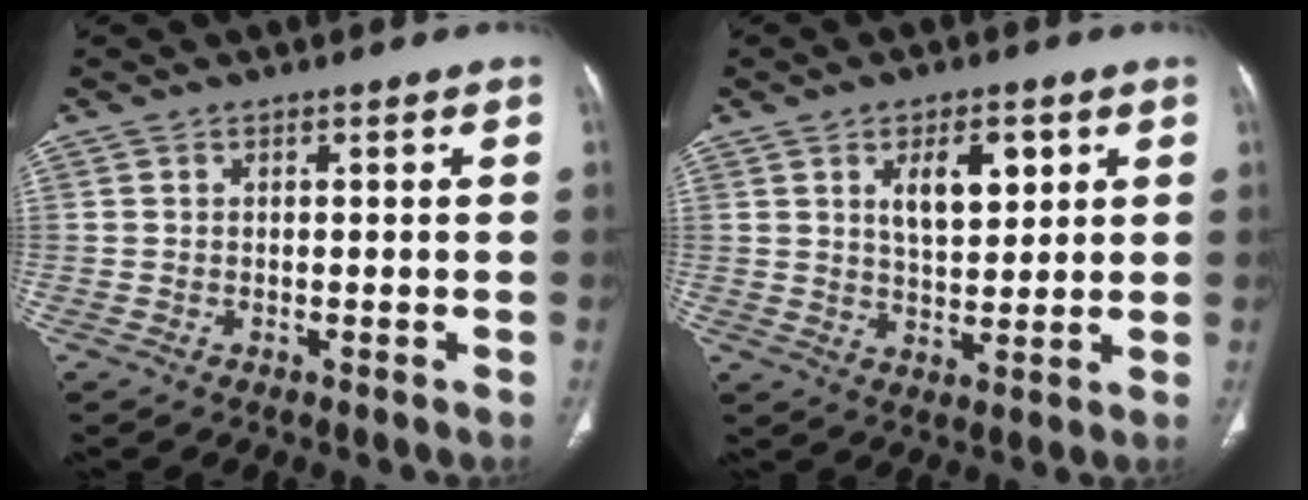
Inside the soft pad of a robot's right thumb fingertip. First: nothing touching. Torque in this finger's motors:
{"motor_torque": [-0.48, 0.61, 0.70, 0.85, 0.08]}